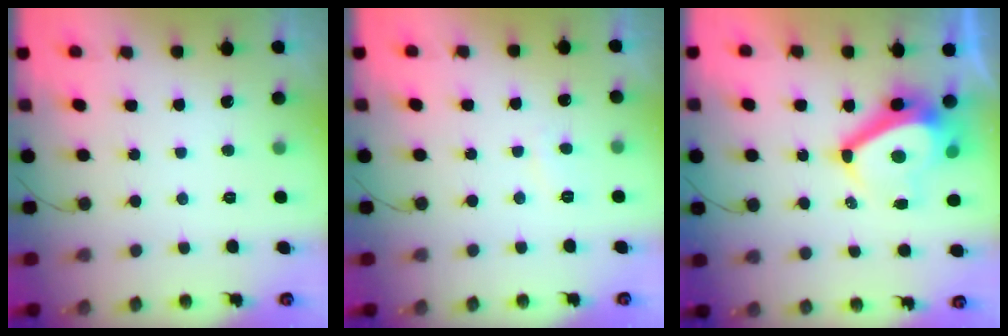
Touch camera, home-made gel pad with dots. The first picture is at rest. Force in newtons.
{"total": 1.6, "press": 1.6, "slide": 0.5}
{"total": 11.2, "press": 10.6, "slide": 3.4}